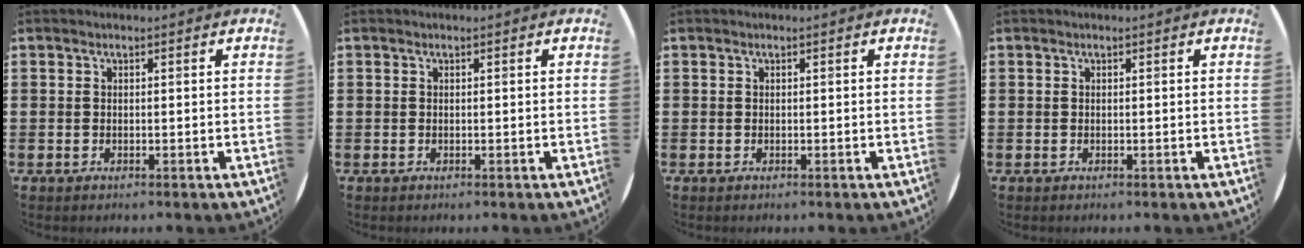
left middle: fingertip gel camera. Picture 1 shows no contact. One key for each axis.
{"total": 0.0}
{"total": 0.0}
{"total": 0.0}